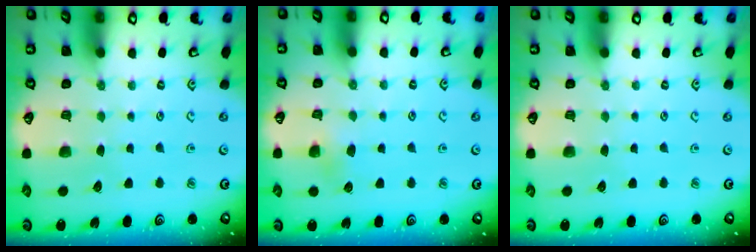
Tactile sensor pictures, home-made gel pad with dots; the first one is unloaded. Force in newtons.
{"total": 2.4, "press": 2.4, "slide": 0.4}
{"total": 0.0}